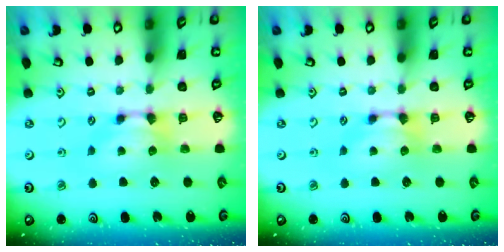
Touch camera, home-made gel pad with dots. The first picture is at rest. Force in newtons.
{"total": 0.0}